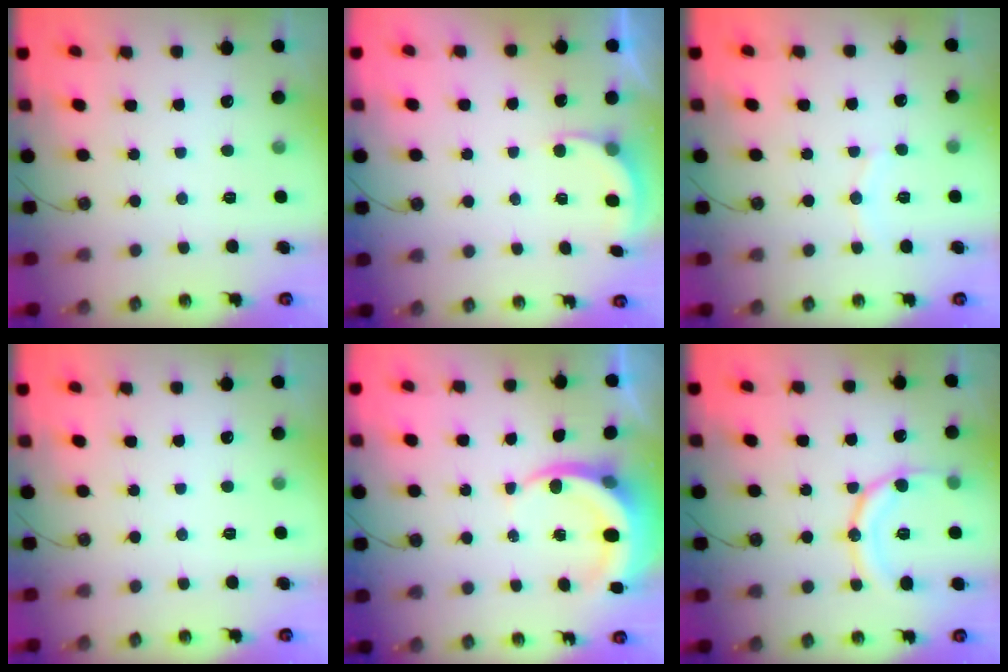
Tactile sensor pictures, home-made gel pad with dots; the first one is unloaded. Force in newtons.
{"total": 3.3, "press": 3.1, "slide": 1.2}
{"total": 4.7, "press": 4.7, "slide": 0.5}
{"total": 0.0}
{"total": 6.4, "press": 6.3, "slide": 0.8}
{"total": 13.9, "press": 13.9, "slide": 1.5}